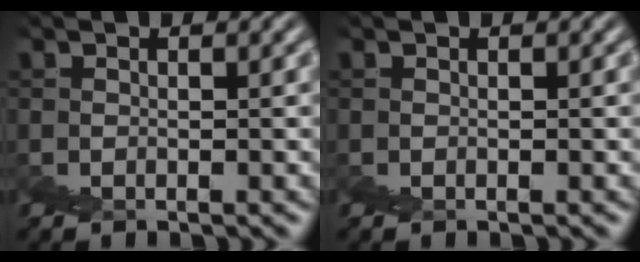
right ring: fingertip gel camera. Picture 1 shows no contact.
{"total": 0.0}